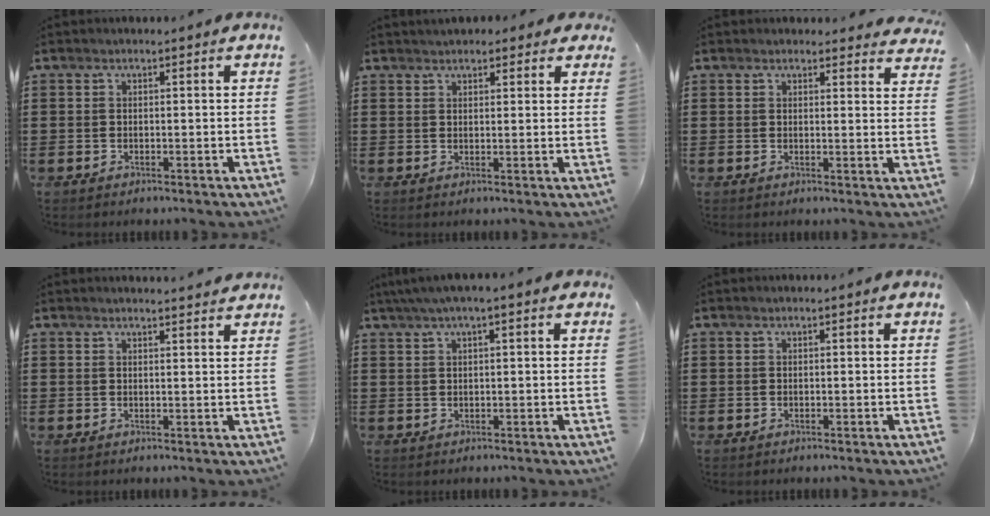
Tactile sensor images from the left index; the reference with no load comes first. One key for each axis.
{"total": 2.5, "fx": 2.3, "fy": 0.9, "fz": 0.6, "tx": -0.010, "ty": 0.000, "tz": 0.041}
{"total": 2.1, "fx": 2.1, "fy": 0.5, "fz": 0.1, "tx": -0.001, "ty": -0.007, "tz": 0.038}
{"total": 1.9, "fx": 1.9, "fy": -0.1, "fz": 0.3, "tx": -0.010, "ty": -0.002, "tz": 0.037}
{"total": 2.6, "fx": 1.3, "fy": 0.5, "fz": 2.2, "tx": -0.043, "ty": 0.006, "tz": 0.023}
{"total": 0.0}